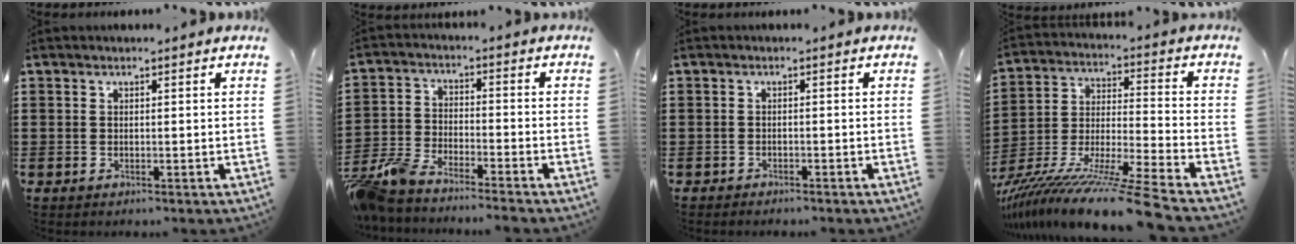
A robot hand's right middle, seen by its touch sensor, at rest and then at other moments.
{"total": 6.2, "force": [-6.0, 0.5, 1.6], "torque": [-0.072, -0.011, -0.130]}
{"total": 1.0, "force": [-0.9, 0.2, -0.1], "torque": [-0.001, 0.003, -0.022]}
{"total": 11.6, "force": [-10.4, -1.6, 4.9], "torque": [-0.078, 0.000, -0.208]}